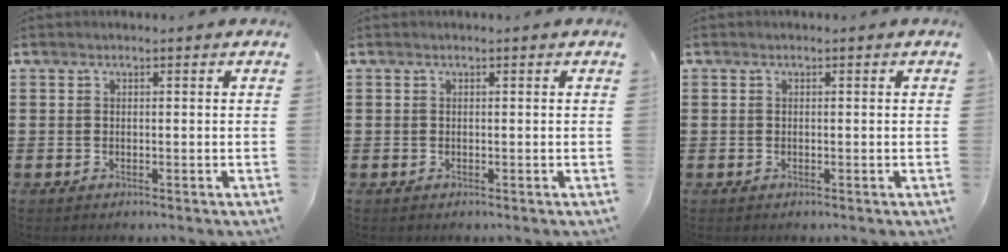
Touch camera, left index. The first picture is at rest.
{"total": 0.0}
{"total": 0.0}